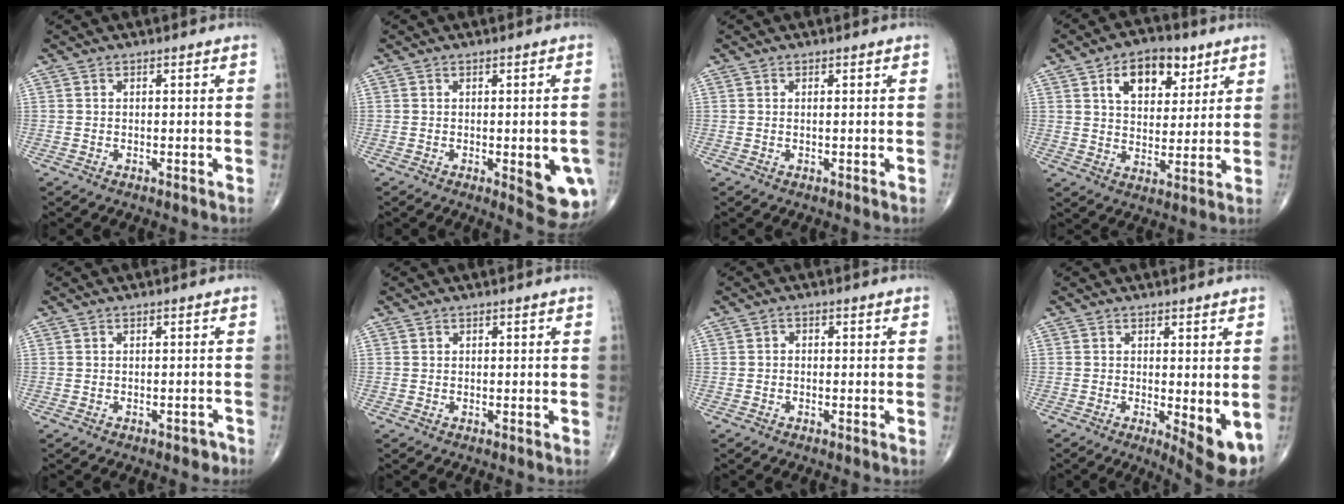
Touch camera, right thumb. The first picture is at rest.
{"total": 8.9, "force": [-2.2, 3.0, 8.1], "torque": [-0.079, -0.014, -0.019]}
{"total": 0.0}
{"total": 11.7, "force": [5.5, 7.2, 7.4], "torque": [-0.079, -0.019, 0.088]}
{"total": 1.7, "force": [-1.2, 0.9, 0.7], "torque": [-0.006, 0.011, -0.013]}
{"total": 0.0}
{"total": 0.9, "force": [-0.2, 0.8, 0.4], "torque": [0.004, 0.004, -0.009]}
{"total": 7.5, "force": [-1.2, 2.3, 7.0], "torque": [-0.091, -0.020, -0.011]}